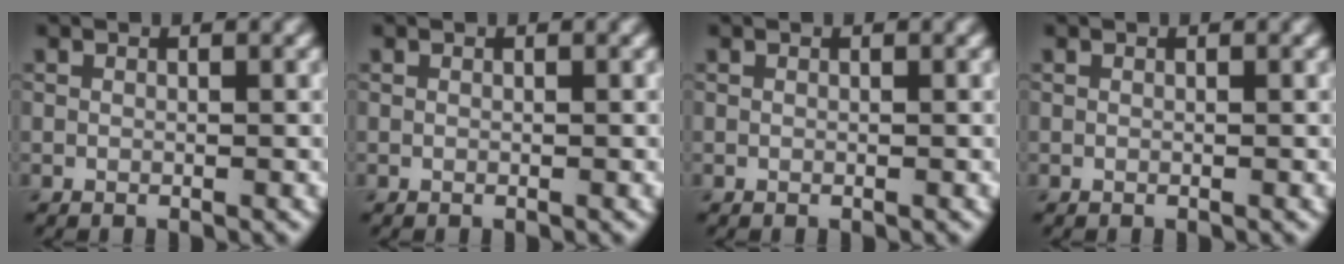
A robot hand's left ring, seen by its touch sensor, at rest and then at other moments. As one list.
[{"total": 0.0}, {"total": 0.0}, {"total": 0.0}]